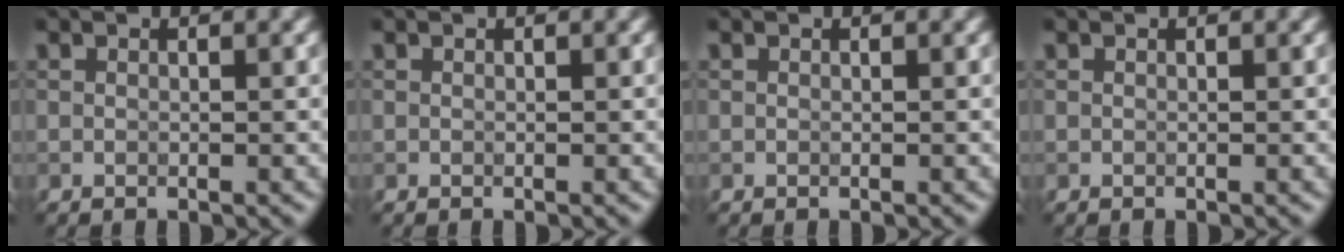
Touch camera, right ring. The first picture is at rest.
{"total": 0.0}
{"total": 0.0}
{"total": 0.0}